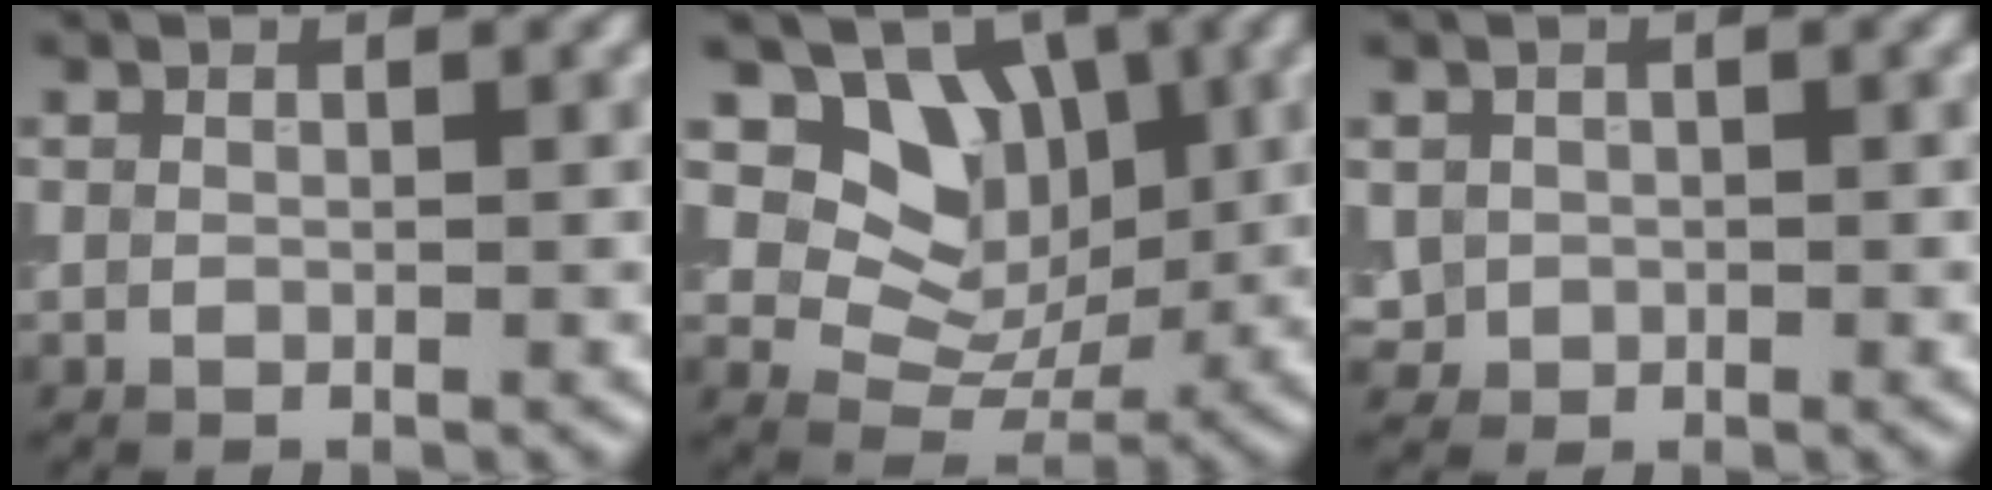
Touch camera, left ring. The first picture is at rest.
{"total": 6.4, "force": [2.3, 5.0, 3.2], "torque": [-0.044, -0.014, 0.032]}
{"total": 1.6, "force": [0.1, 1.6, 0.4], "torque": [-0.001, -0.004, 0.003]}